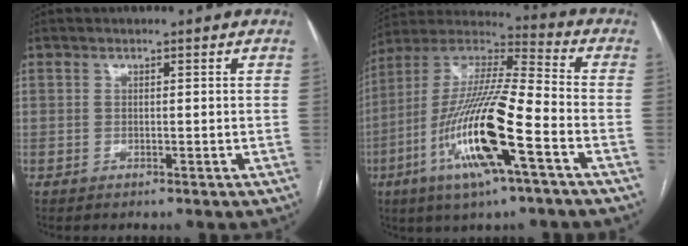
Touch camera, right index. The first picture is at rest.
{"total": 19.0, "force": [-7.0, 1.7, 17.6], "torque": [-0.362, -0.016, -0.133]}